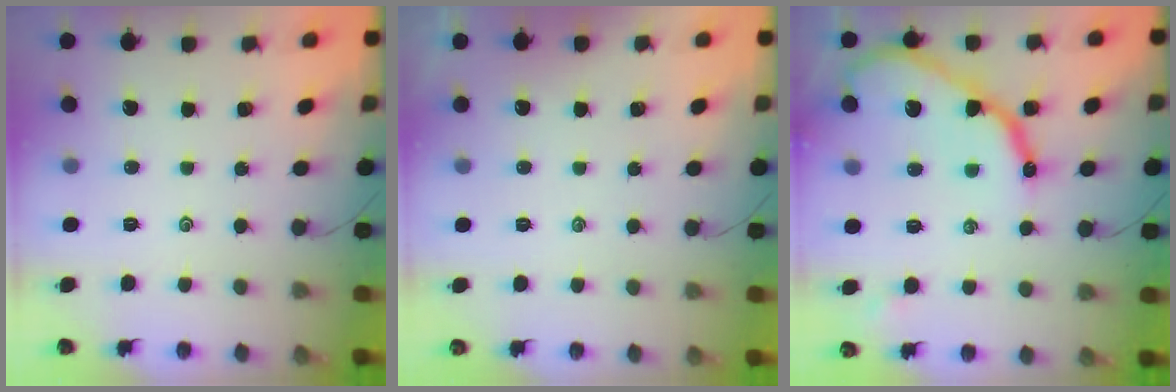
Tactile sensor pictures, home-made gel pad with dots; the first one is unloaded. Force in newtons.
{"total": 1.2, "press": 1.2, "slide": 0.3}
{"total": 13.6, "press": 13.6, "slide": 1.3}